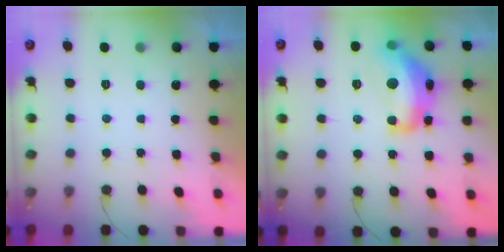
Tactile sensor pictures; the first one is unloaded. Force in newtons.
{"total": 16.5, "press": 16.4, "slide": 1.0}